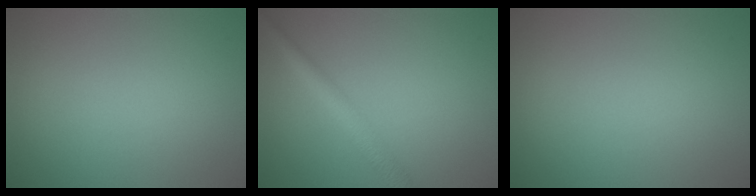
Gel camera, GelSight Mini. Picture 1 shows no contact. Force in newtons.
{"total": 2.9, "press": 2.9, "slide": 0.1}
{"total": 0.0}